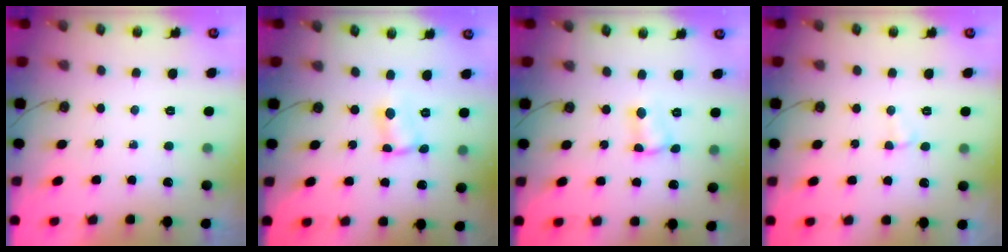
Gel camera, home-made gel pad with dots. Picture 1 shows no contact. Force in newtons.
{"total": 2.9, "press": 1.4, "slide": 2.5}
{"total": 2.6, "press": 2.6, "slide": 0.5}
{"total": 2.5, "press": 2.4, "slide": 0.7}